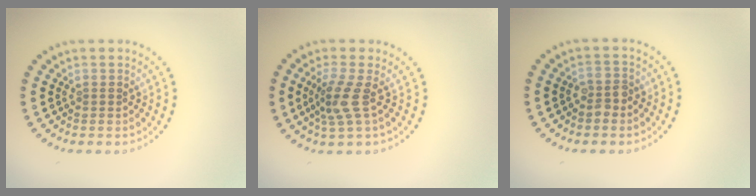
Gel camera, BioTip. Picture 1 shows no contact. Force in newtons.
{"total": 2.7, "press": 2.1, "slide": 1.7}
{"total": 1.7, "press": 1.6, "slide": 0.5}